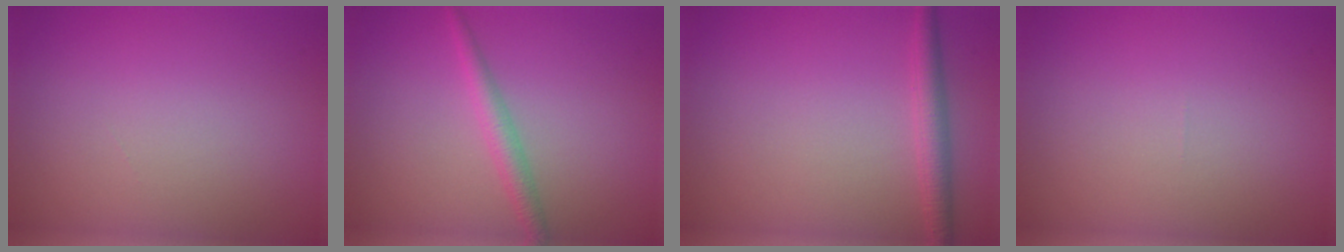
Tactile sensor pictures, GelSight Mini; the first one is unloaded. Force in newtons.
{"total": 2.1, "press": 2.1, "slide": 0.0}
{"total": 2.2, "press": 2.2, "slide": 0.1}
{"total": 0.0}